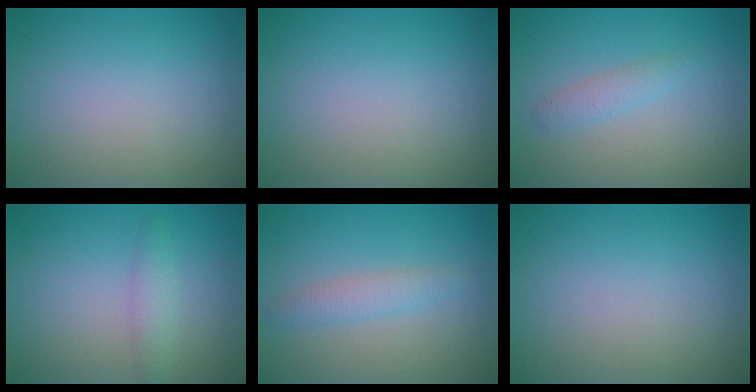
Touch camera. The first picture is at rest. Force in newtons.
{"total": 0.0}
{"total": 1.5, "press": 1.5, "slide": 0.0}
{"total": 1.7, "press": 1.7, "slide": 0.1}
{"total": 1.9, "press": 1.9, "slide": 0.1}
{"total": 0.0}